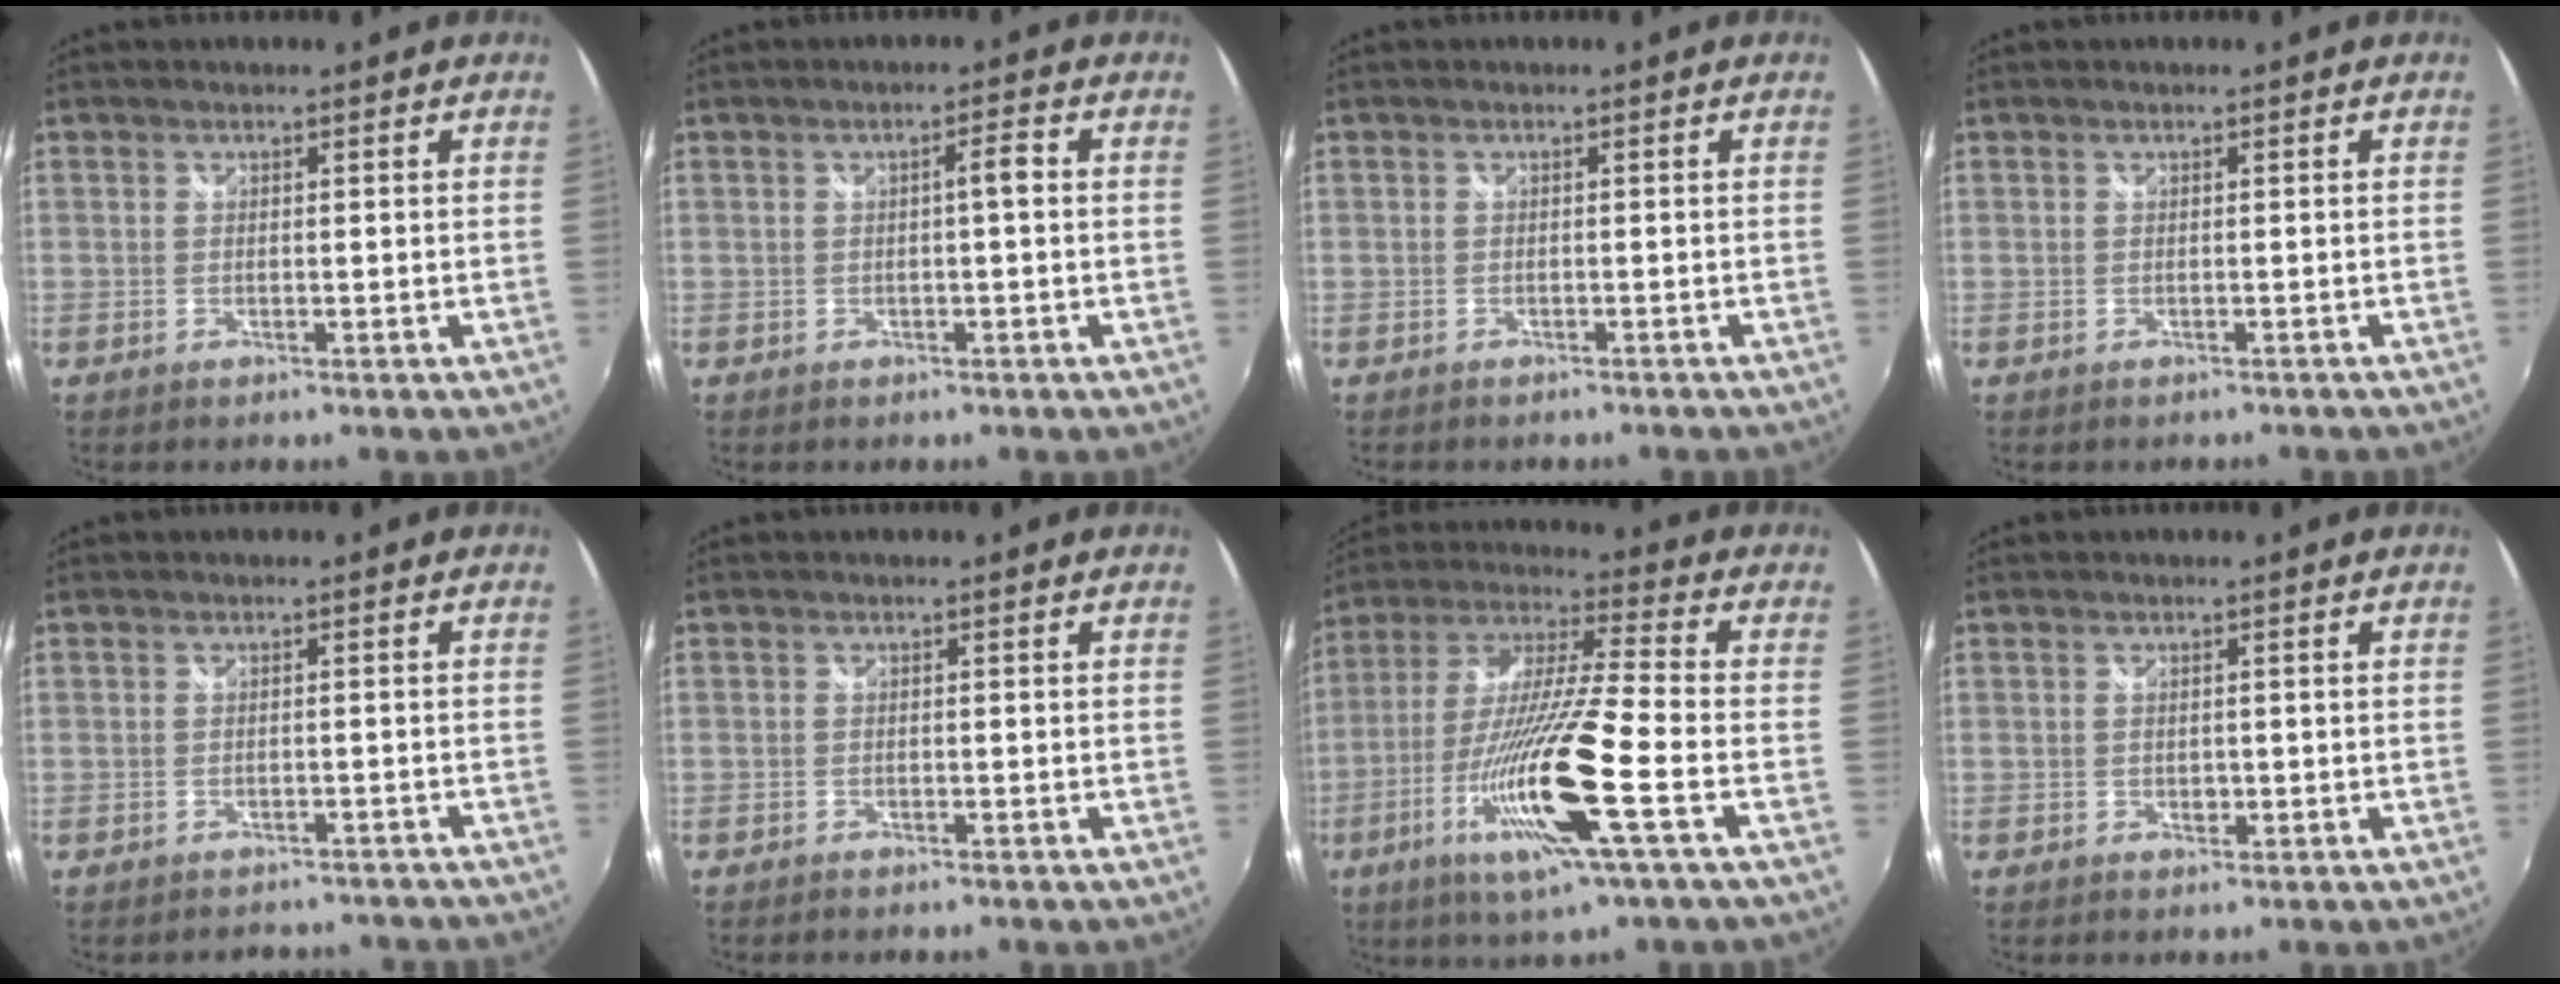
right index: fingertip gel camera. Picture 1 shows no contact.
{"total": 2.2, "force": [0.0, 0.3, 2.2], "torque": [-0.034, 0.007, -0.001]}
{"total": 1.5, "force": [-1.2, 0.8, 0.3], "torque": [-0.012, -0.004, -0.016]}
{"total": 1.4, "force": [-1.2, 0.5, 0.5], "torque": [-0.014, -0.006, -0.013]}
{"total": 7.8, "force": [-7.0, 2.9, 2.0], "torque": [-0.036, 0.002, -0.077]}
{"total": 1.2, "force": [-1.1, 0.3, 0.3], "torque": [-0.012, -0.007, -0.020]}
{"total": 19.4, "force": [-7.9, 0.6, 17.7], "torque": [-0.344, -0.036, -0.149]}
{"total": 1.2, "force": [0.0, 1.0, 0.7], "torque": [-0.010, 0.000, 0.000]}